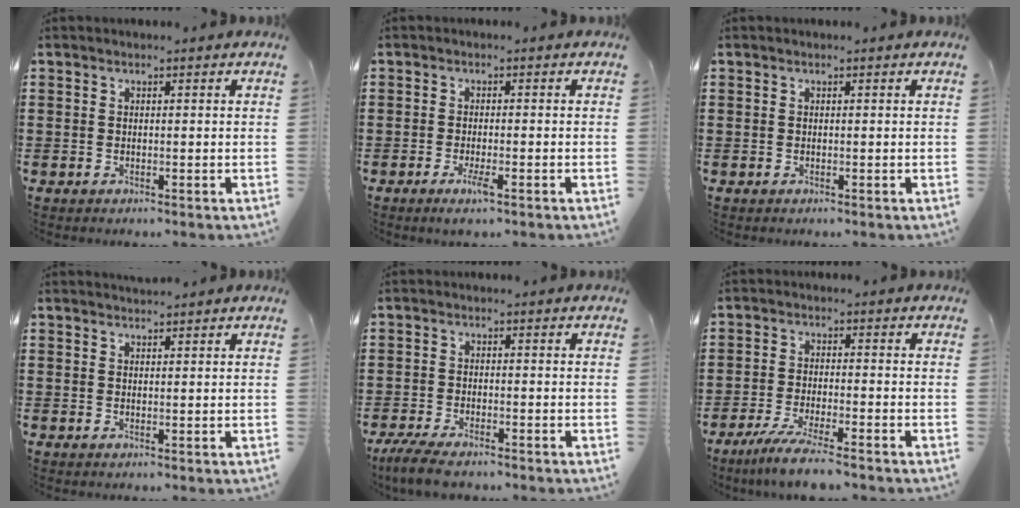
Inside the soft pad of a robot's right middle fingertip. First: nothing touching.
{"total": 2.5, "force": [-1.2, 0.3, 2.1], "torque": [-0.042, -0.004, -0.023]}
{"total": 0.0}
{"total": 1.1, "force": [1.0, 0.1, 0.1], "torque": [-0.004, -0.001, 0.020]}
{"total": 4.0, "force": [-3.5, 0.6, 1.8], "torque": [-0.053, -0.010, -0.073]}
{"total": 5.5, "force": [-4.7, -0.1, 3.0], "torque": [-0.069, -0.021, -0.090]}